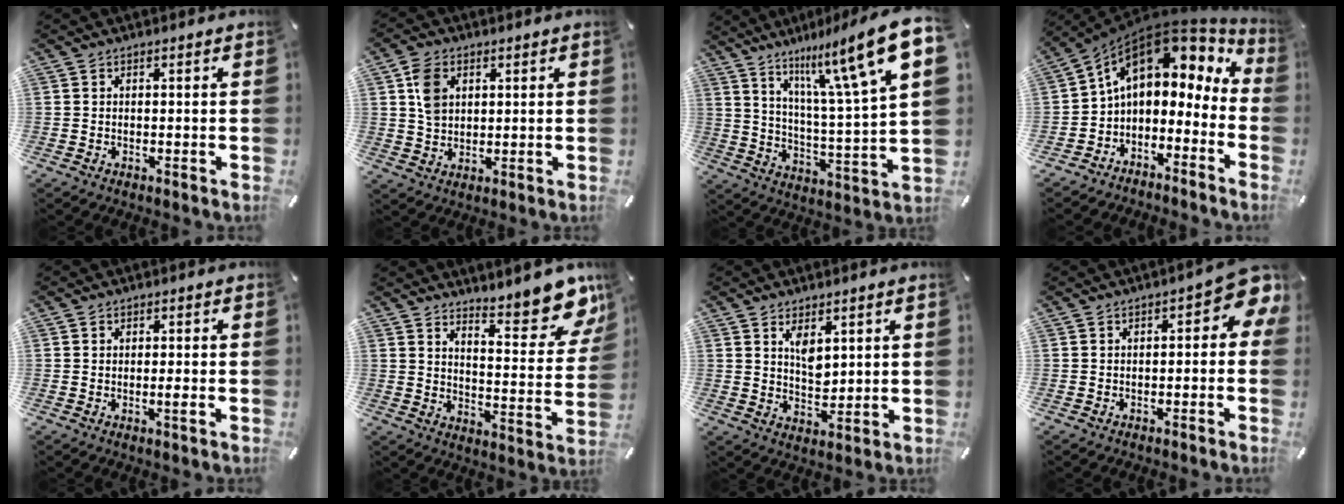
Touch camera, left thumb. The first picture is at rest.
{"total": 6.4, "force": [2.1, 5.1, 3.2], "torque": [-0.075, 0.007, 0.039]}
{"total": 18.2, "force": [11.9, 3.2, 13.4], "torque": [-0.210, -0.074, 0.183]}
{"total": 10.8, "force": [4.4, 7.3, 6.7], "torque": [-0.108, -0.035, 0.076]}
{"total": 1.2, "force": [-0.2, 0.5, 1.1], "torque": [-0.021, -0.001, -0.004]}
{"total": 13.5, "force": [11.3, 3.7, 6.4], "torque": [-0.069, -0.113, 0.187]}
{"total": 5.4, "force": [3.0, 3.3, 3.0], "torque": [-0.037, -0.021, 0.049]}
{"total": 6.5, "force": [1.2, 3.1, 5.5], "torque": [-0.074, -0.010, 0.015]}